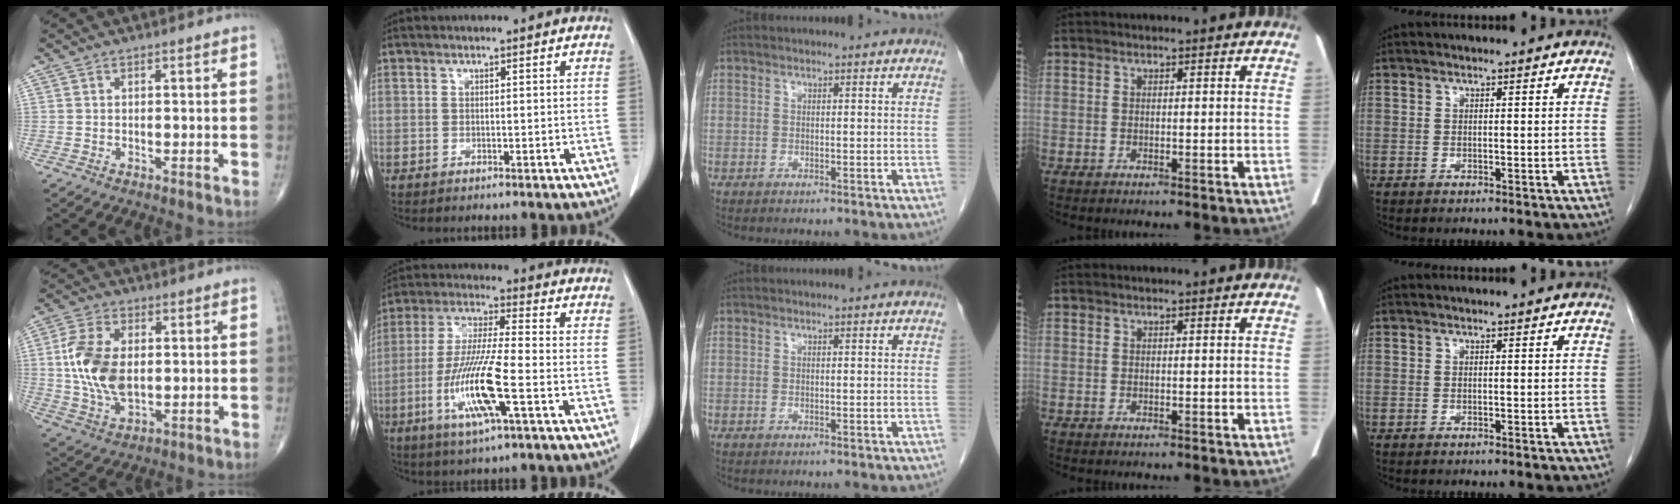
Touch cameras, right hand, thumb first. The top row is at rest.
{"thumb": {"total": 12.8, "force": [1.0, 7.5, 10.4], "torque": [-0.207, -0.002, 0.023]}, "index": {"total": 12.9, "force": [-4.2, 0.8, 12.1], "torque": [-0.248, -0.015, -0.082]}}